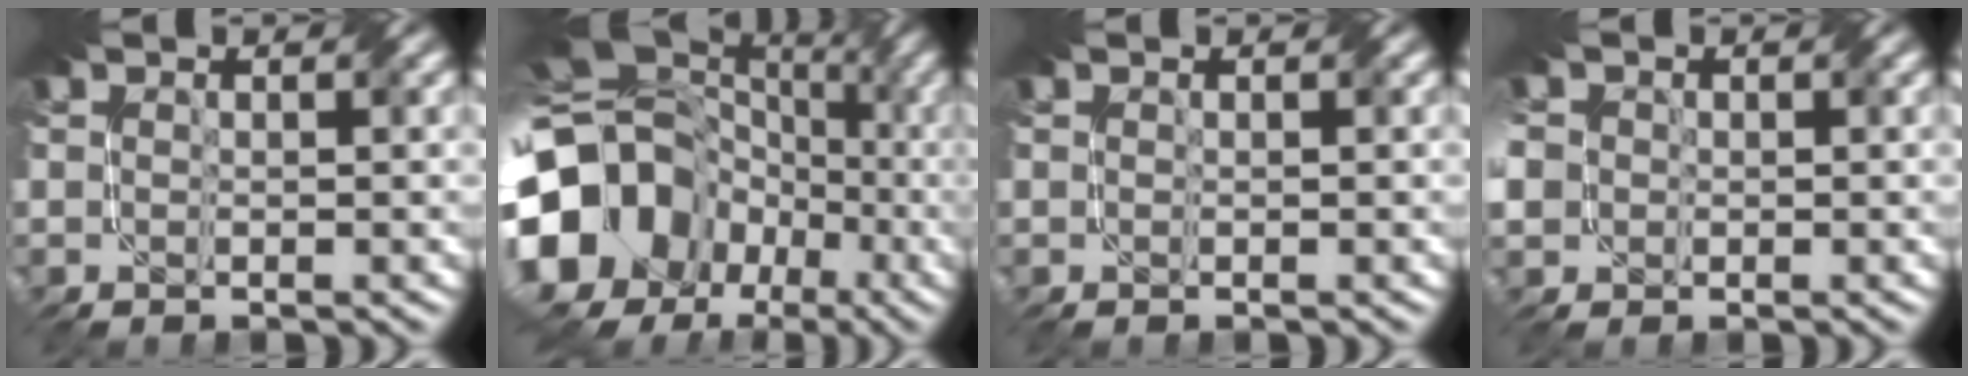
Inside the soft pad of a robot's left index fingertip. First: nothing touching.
{"total": 19.8, "force": [-4.5, 17.4, 8.3], "torque": [-0.187, -0.017, -0.106]}
{"total": 0.0}
{"total": 4.0, "force": [0.1, 3.6, 1.8], "torque": [-0.062, 0.010, 0.003]}